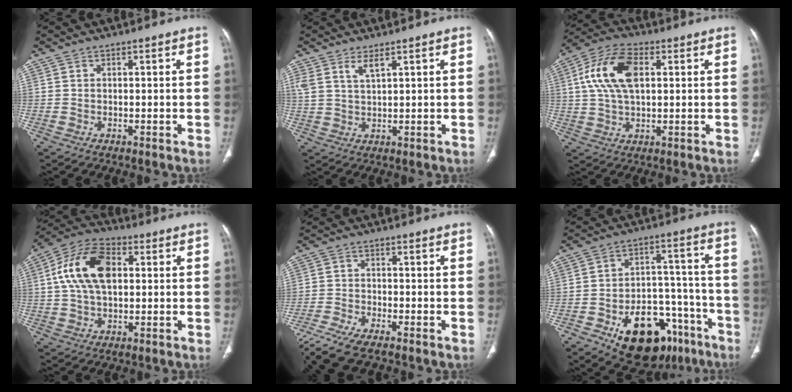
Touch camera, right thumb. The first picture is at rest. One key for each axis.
{"total": 3.8, "fx": 2.4, "fy": 1.1, "fz": 2.7, "tx": -0.060, "ty": -0.009, "tz": 0.056}
{"total": 12.5, "fx": 2.8, "fy": 6.8, "fz": 10.1, "tx": -0.204, "ty": 0.016, "tz": 0.050}
{"total": 14.1, "fx": 2.5, "fy": 8.3, "fz": 11.1, "tx": -0.206, "ty": 0.020, "tz": 0.039}
{"total": 8.1, "fx": -6.5, "fy": 1.0, "fz": 4.6, "tx": -0.113, "ty": 0.005, "tz": -0.123}
{"total": 21.7, "fx": -11.6, "fy": 12.6, "fz": 13.3, "tx": -0.151, "ty": 0.080, "tz": -0.161}